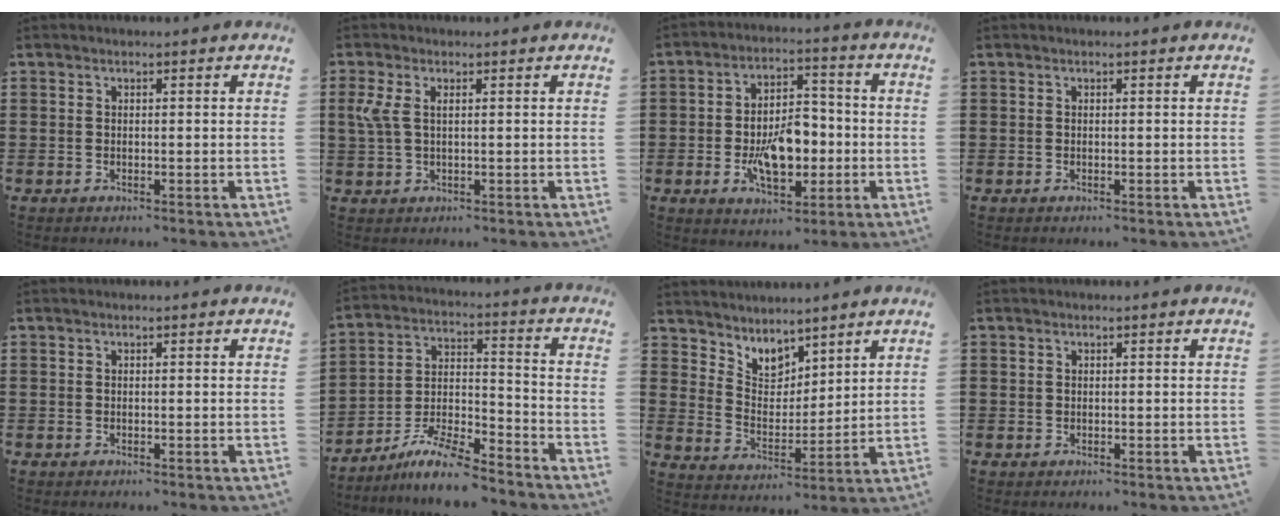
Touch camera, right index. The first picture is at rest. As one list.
[{"total": 3.2, "force": [0.8, 1.6, 2.7], "torque": [-0.080, -0.002, 0.006]}, {"total": 9.5, "force": [-2.2, 5.2, 7.7], "torque": [-0.125, -0.003, -0.042]}, {"total": 0.0}, {"total": 0.0}, {"total": 9.2, "force": [-8.1, 1.6, 4.0], "torque": [-0.071, 0.018, -0.156]}, {"total": 5.1, "force": [4.5, 2.4, 0.6], "torque": [-0.037, -0.025, 0.083]}, {"total": 0.6, "force": [0.3, 0.5, 0.1], "torque": [-0.003, 0.003, 0.005]}]